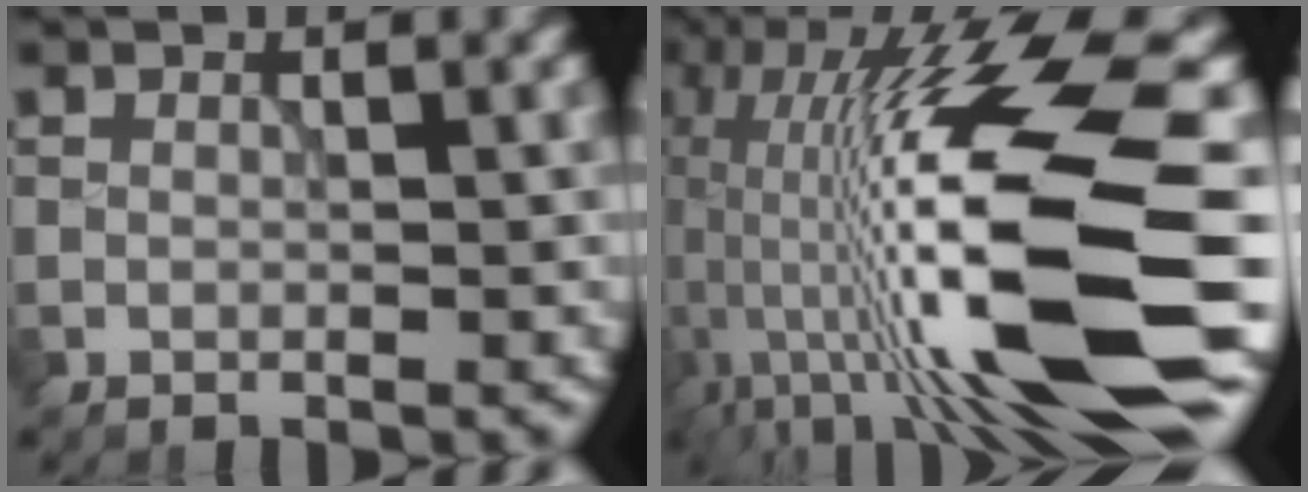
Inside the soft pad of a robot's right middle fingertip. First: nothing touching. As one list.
[{"total": 18.9, "force": [-1.2, 4.7, 18.3], "torque": [-0.337, 0.019, -0.023]}]